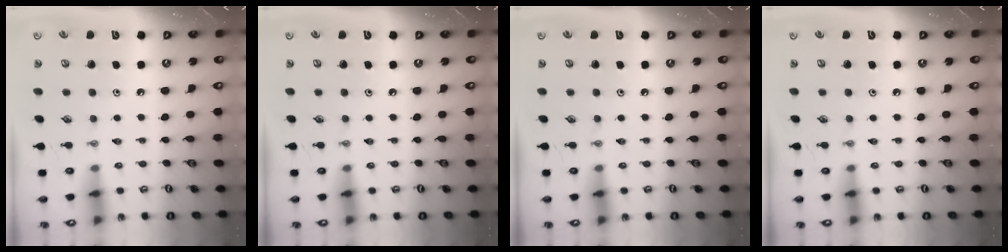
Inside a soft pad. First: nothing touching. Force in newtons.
{"total": 0.0}
{"total": 0.0}
{"total": 0.0}